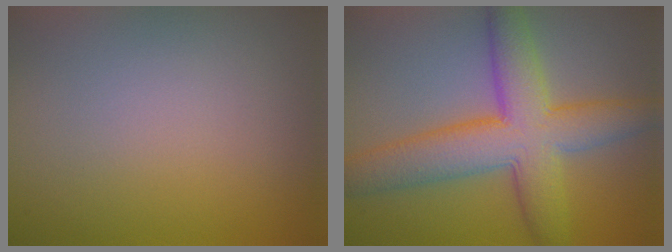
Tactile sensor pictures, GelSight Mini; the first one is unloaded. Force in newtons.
{"total": 8.2, "press": 8.2, "slide": 0.2}